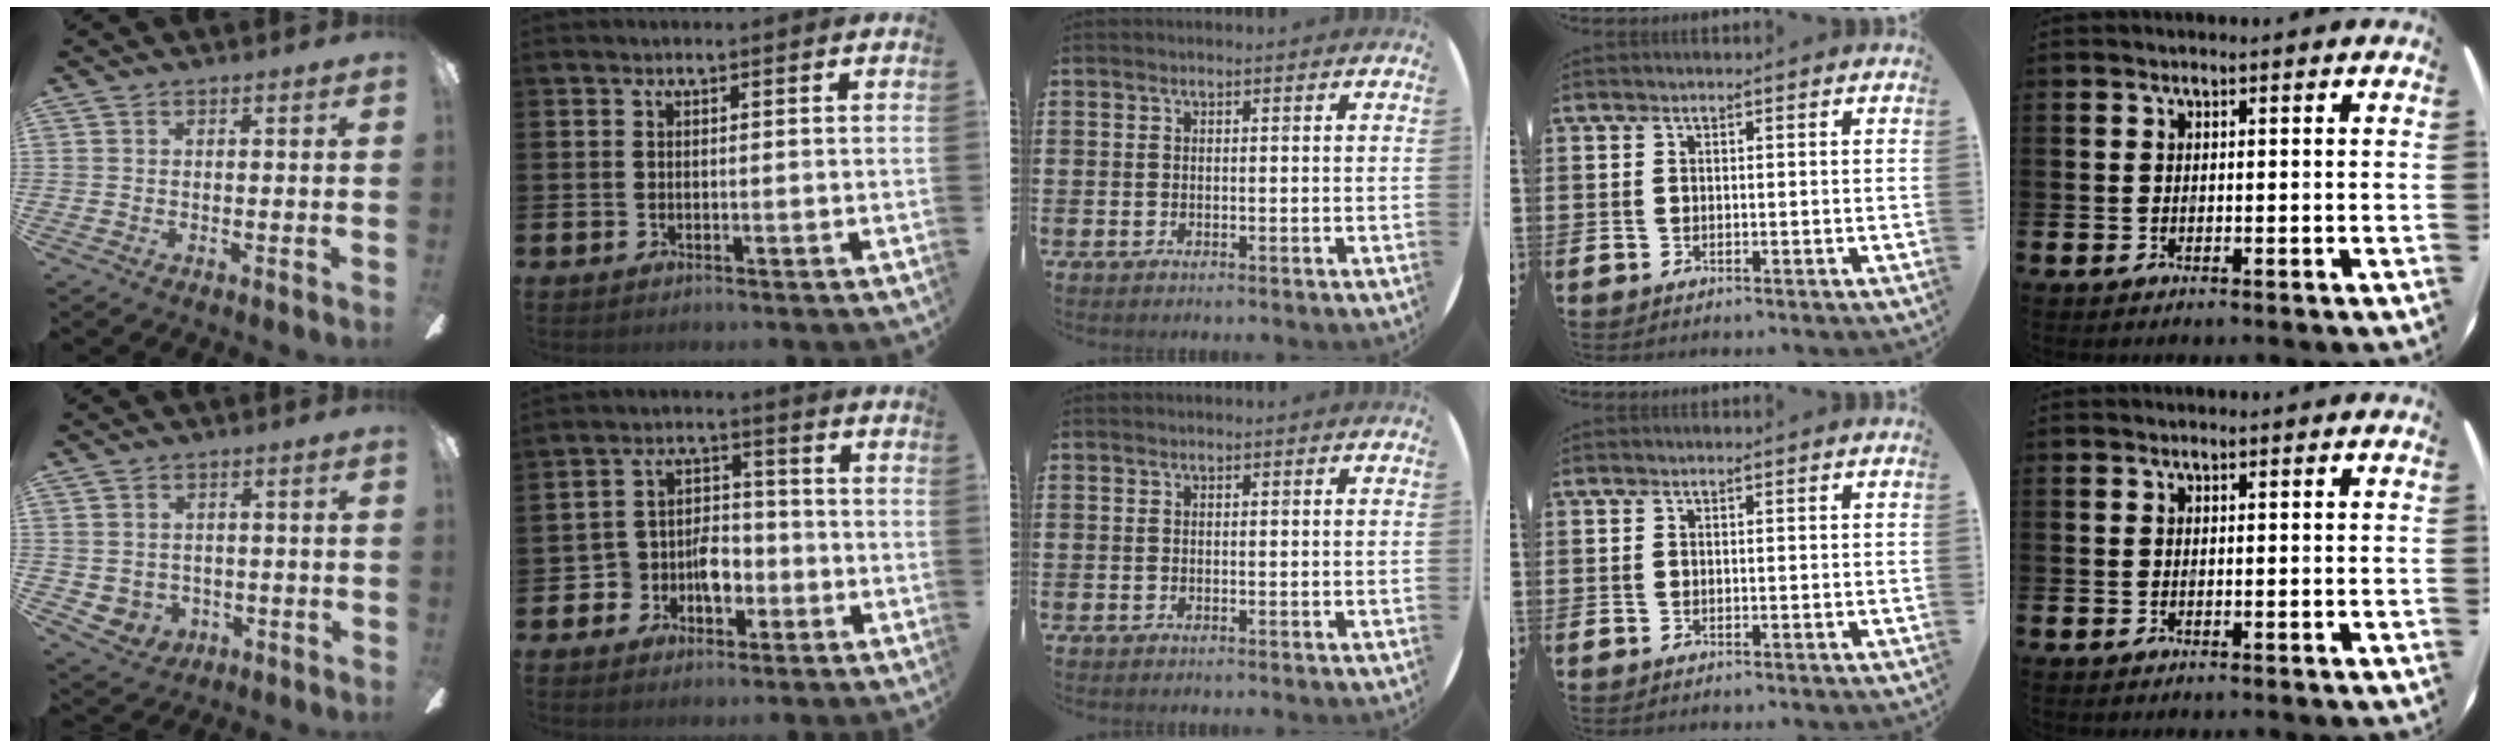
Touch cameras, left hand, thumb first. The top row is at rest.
{"thumb": {"total": 3.4, "force": [0.9, 3.3, 0.4], "torque": [-0.021, -0.001, 0.018]}, "index": {"total": 5.2, "force": [-2.2, 4.1, 2.3], "torque": [-0.047, 0.010, -0.045]}}